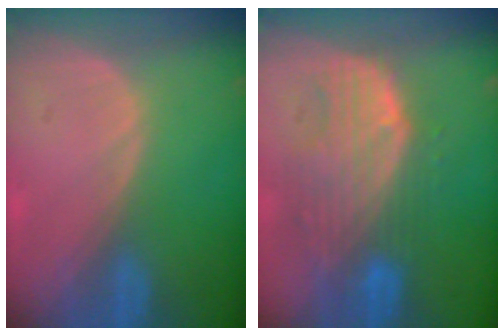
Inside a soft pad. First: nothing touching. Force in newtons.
{"total": 10.1, "press": 8.8, "slide": 4.9}